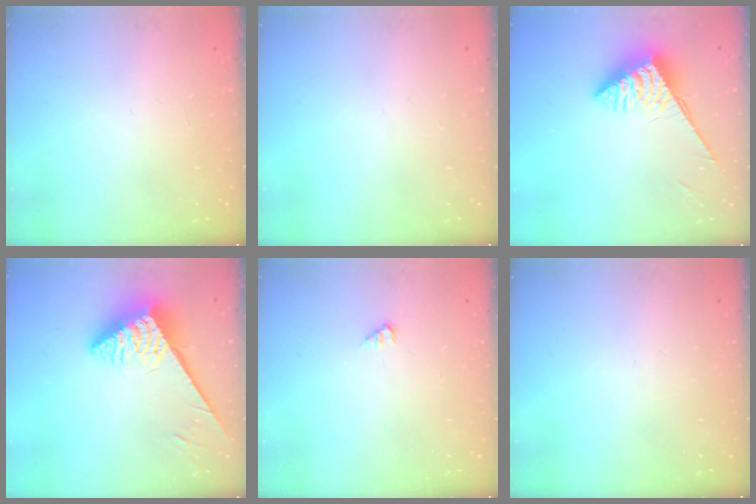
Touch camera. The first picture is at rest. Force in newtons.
{"total": 0.0}
{"total": 5.5, "press": 5.5, "slide": 0.3}
{"total": 5.6, "press": 5.6, "slide": 0.6}
{"total": 1.2, "press": 1.1, "slide": 0.2}
{"total": 0.0}